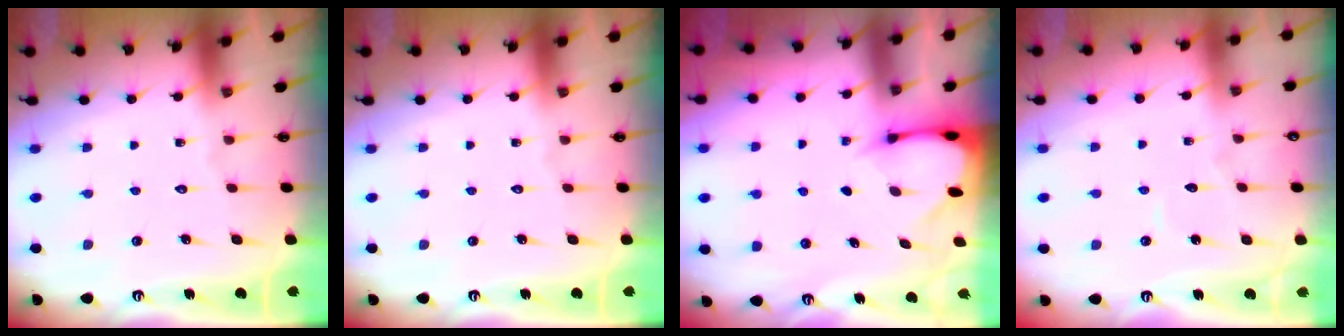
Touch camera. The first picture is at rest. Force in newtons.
{"total": 0.0}
{"total": 2.7, "press": 2.7, "slide": 0.3}
{"total": 3.4, "press": 3.4, "slide": 0.4}